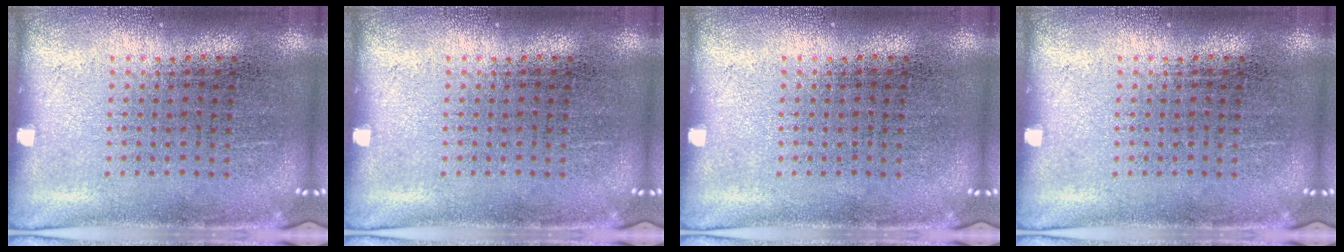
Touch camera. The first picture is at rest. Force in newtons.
{"total": 0.0}
{"total": 0.0}
{"total": 0.0}